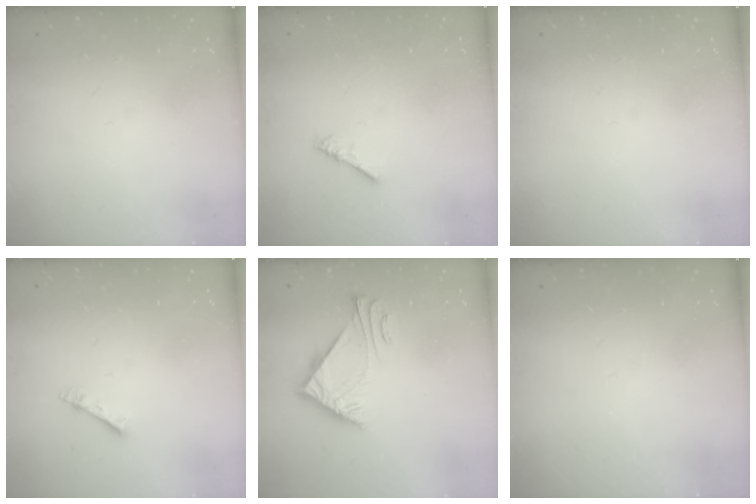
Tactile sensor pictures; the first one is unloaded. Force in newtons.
{"total": 0.8, "press": 0.8, "slide": 0.3}
{"total": 0.0}
{"total": 4.0, "press": 3.9, "slide": 0.5}
{"total": 6.0, "press": 5.9, "slide": 1.2}
{"total": 0.0}